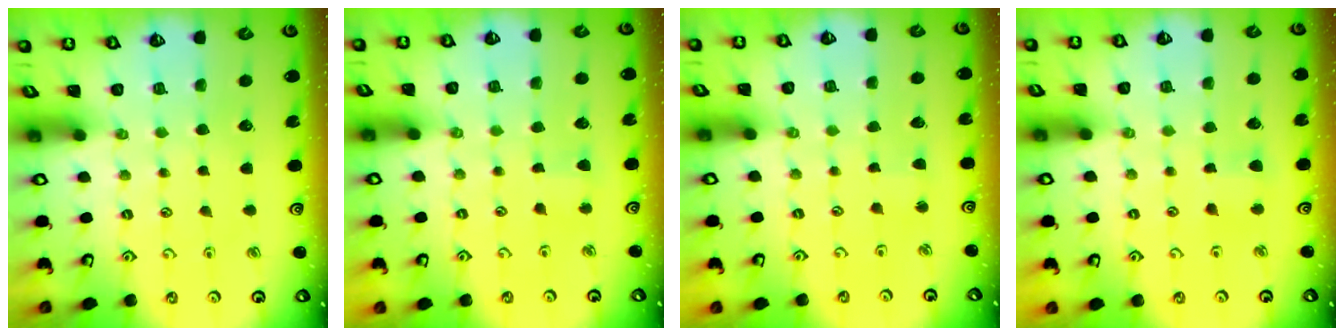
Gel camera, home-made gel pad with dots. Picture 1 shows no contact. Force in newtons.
{"total": 2.1, "press": 2.0, "slide": 0.4}
{"total": 1.6, "press": 1.5, "slide": 0.2}
{"total": 2.7, "press": 2.6, "slide": 0.8}